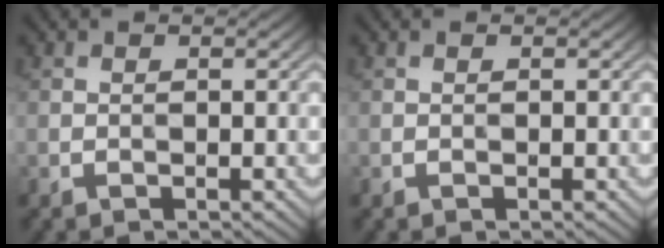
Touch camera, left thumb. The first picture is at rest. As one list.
[{"total": 0.0}]